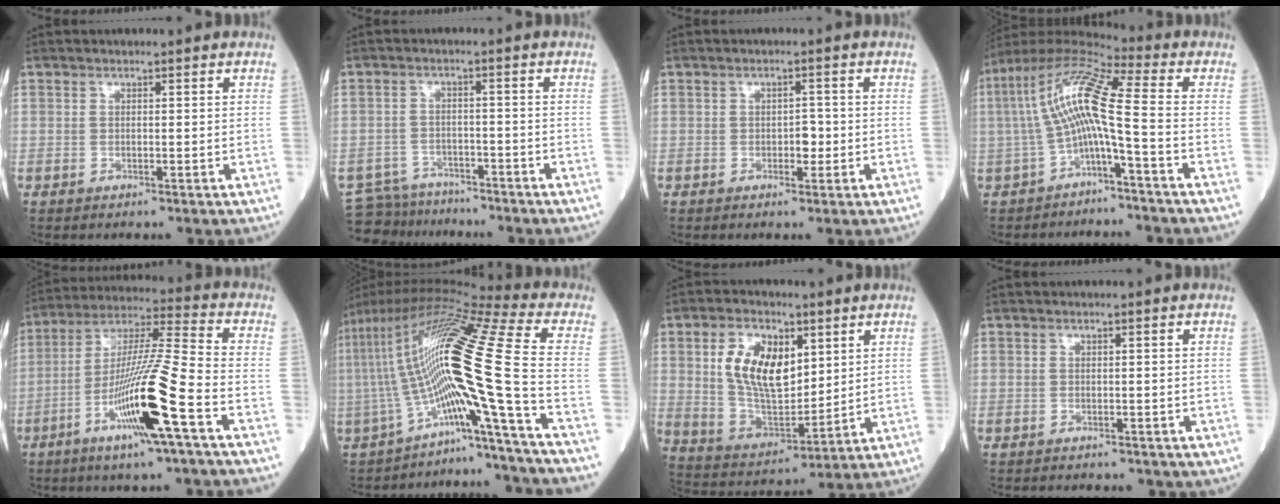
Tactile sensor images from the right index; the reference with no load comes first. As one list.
[{"total": 7.4, "force": [-6.9, 2.5, -0.5], "torque": [0.009, 0.015, -0.112]}, {"total": 2.1, "force": [-0.5, 1.2, 1.7], "torque": [-0.022, 0.003, -0.006]}, {"total": 11.1, "force": [-1.5, 0.6, 11.0], "torque": [-0.223, 0.037, -0.035]}, {"total": 15.9, "force": [-6.4, -0.6, 14.5], "torque": [-0.286, -0.010, -0.121]}, {"total": 22.6, "force": [-6.8, -1.8, 21.5], "torque": [-0.414, 0.024, -0.120]}, {"total": 12.7, "force": [4.1, 6.4, 10.2], "torque": [-0.204, 0.010, 0.084]}, {"total": 2.8, "force": [-2.2, 1.4, 1.0], "torque": [-0.016, -0.001, -0.021]}]